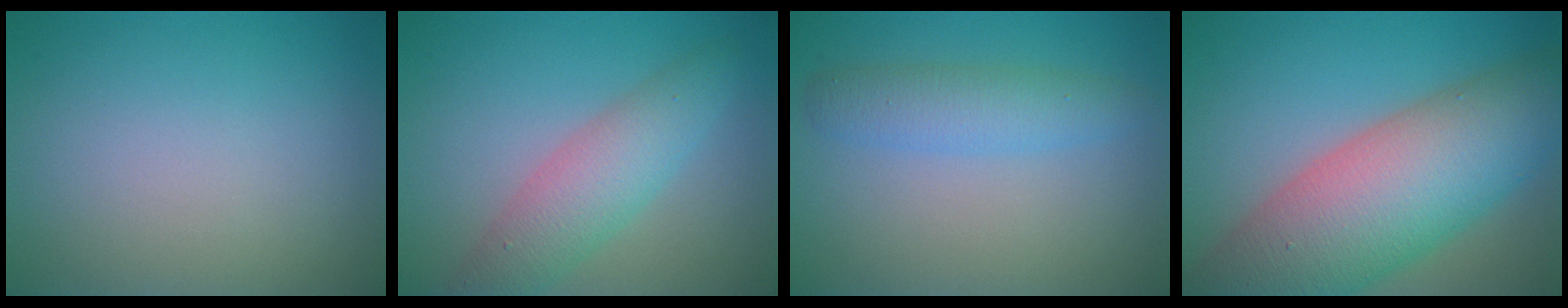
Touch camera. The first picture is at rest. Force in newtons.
{"total": 4.6, "press": 4.6, "slide": 0.0}
{"total": 3.1, "press": 3.1, "slide": 0.1}
{"total": 13.2, "press": 13.2, "slide": 0.5}